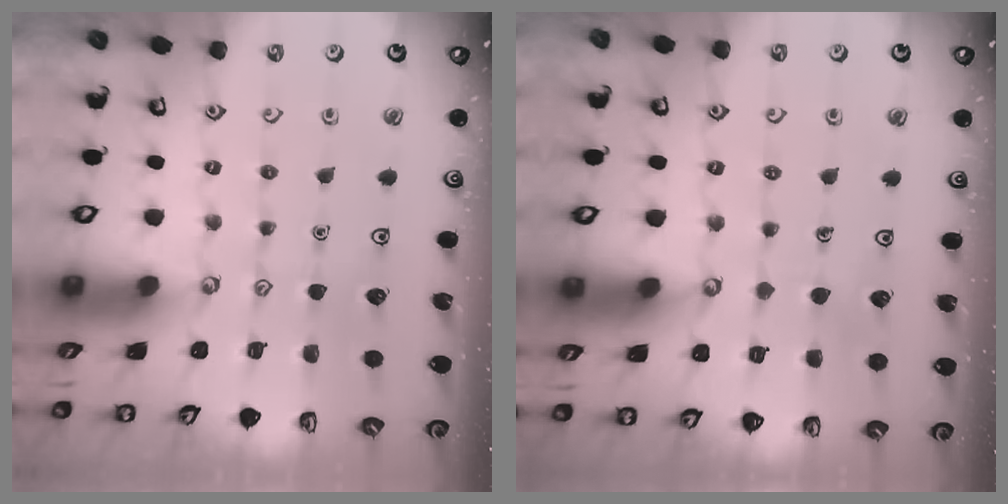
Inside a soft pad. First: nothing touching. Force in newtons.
{"total": 2.3, "press": 2.3, "slide": 0.1}